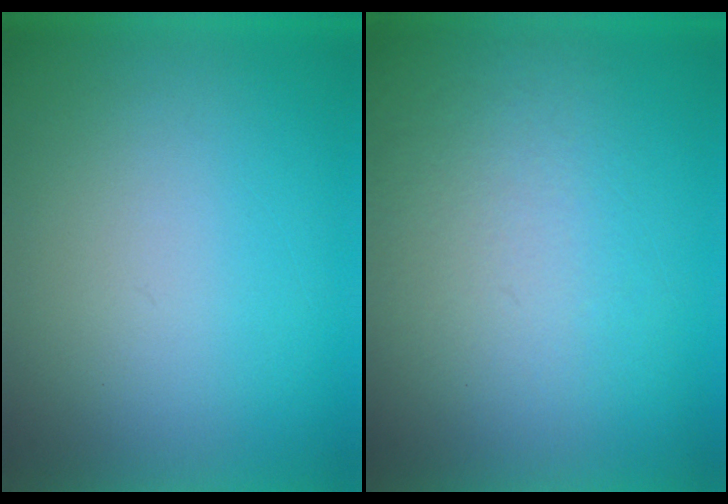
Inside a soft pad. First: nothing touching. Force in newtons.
{"total": 5.9}